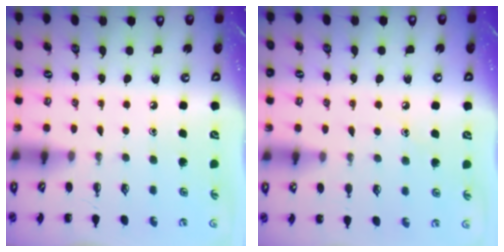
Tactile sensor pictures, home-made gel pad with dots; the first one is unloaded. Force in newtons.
{"total": 7.6, "press": 7.3, "slide": 2.1}